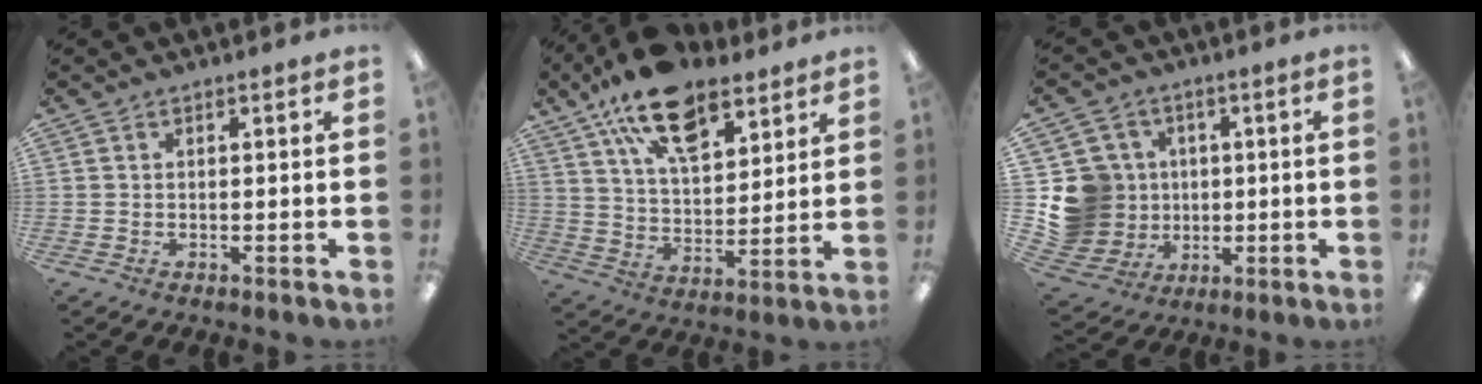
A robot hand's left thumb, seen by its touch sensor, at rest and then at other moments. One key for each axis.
{"total": 18.1, "fx": 11.6, "fy": 8.9, "fz": 10.6, "tx": -0.182, "ty": -0.049, "tz": 0.207}
{"total": 13.7, "fx": 1.1, "fy": 13.2, "fz": 3.8, "tx": -0.113, "ty": 0.005, "tz": 0.038}